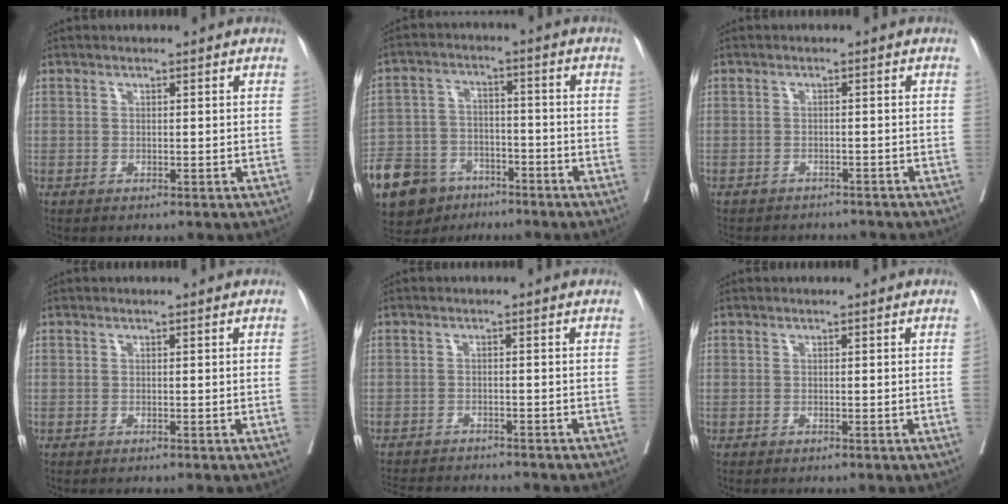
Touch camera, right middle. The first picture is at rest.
{"total": 18.1, "force": [-12.1, 11.1, 7.8], "torque": [-0.206, 0.001, -0.199]}
{"total": 6.4, "force": [-5.8, 2.4, 0.9], "torque": [-0.012, 0.001, -0.070]}
{"total": 0.7, "force": [-0.1, -0.3, 0.6], "torque": [-0.001, 0.001, -0.002]}
{"total": 9.5, "force": [-9.0, 1.5, 2.6], "torque": [-0.041, -0.001, -0.126]}
{"total": 0.8, "force": [-0.1, -0.4, 0.7], "torque": [-0.002, 0.001, -0.002]}